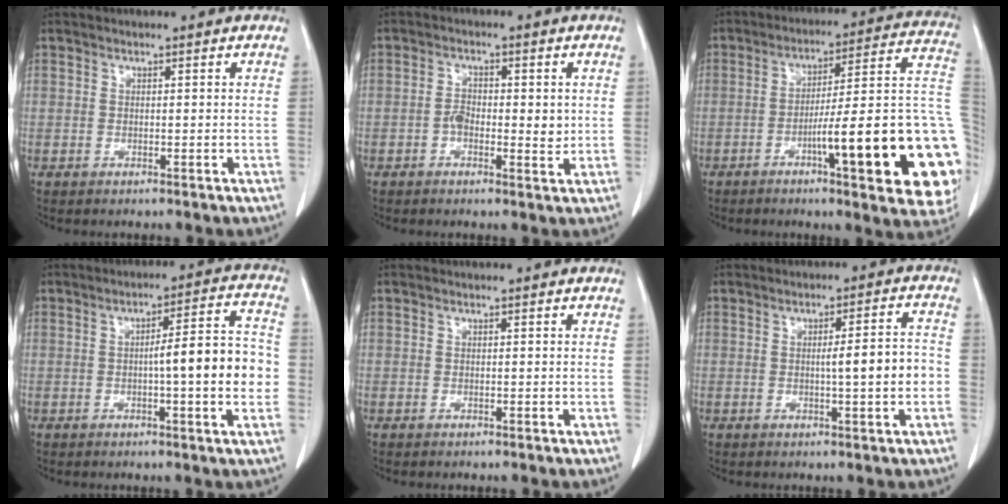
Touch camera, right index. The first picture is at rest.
{"total": 4.5, "force": [-0.3, 2.2, 3.9], "torque": [-0.059, 0.004, -0.006]}
{"total": 24.0, "force": [-6.5, 2.2, 23.0], "torque": [-0.202, 0.016, -0.086]}
{"total": 10.3, "force": [-1.2, 1.0, 10.2], "torque": [-0.133, 0.021, -0.019]}
{"total": 0.0}
{"total": 6.0, "force": [-0.9, 0.2, 6.0], "torque": [-0.085, 0.007, -0.012]}